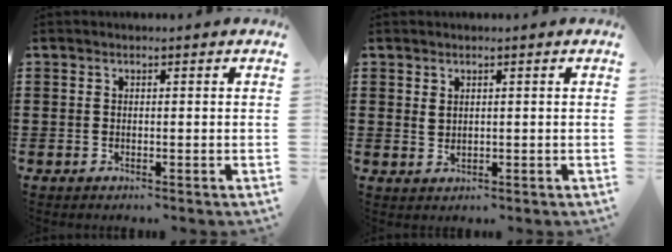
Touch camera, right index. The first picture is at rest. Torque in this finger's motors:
{"motor_torque": [0.41, -0.04, 0.04, 0.02]}